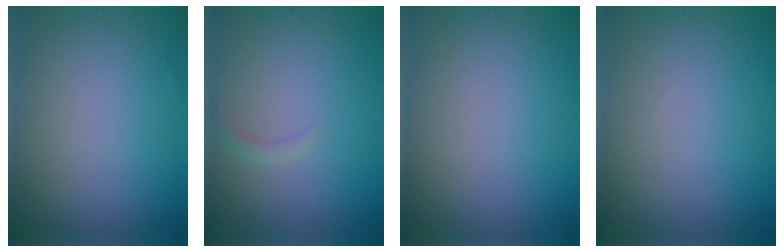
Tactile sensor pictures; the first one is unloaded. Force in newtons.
{"total": 0.8, "press": 0.8, "slide": 0.0}
{"total": 0.0}
{"total": 0.0}